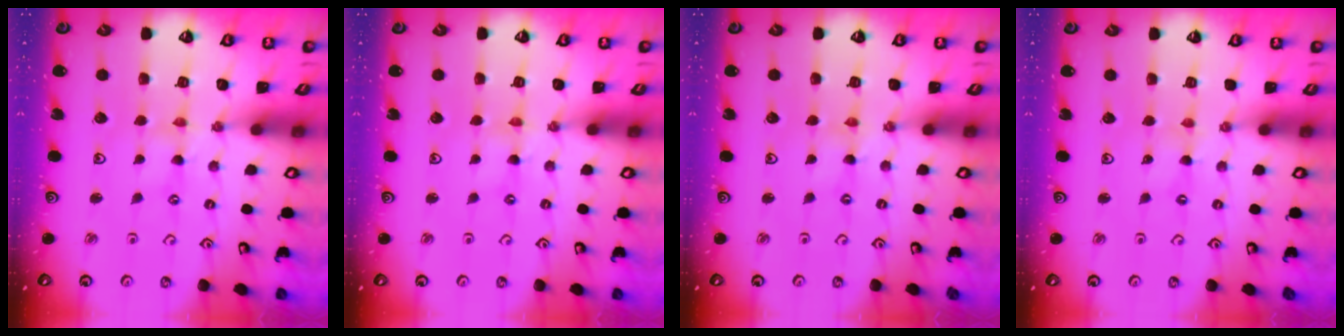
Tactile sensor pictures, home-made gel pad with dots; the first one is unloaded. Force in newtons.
{"total": 0.0}
{"total": 0.0}
{"total": 0.0}